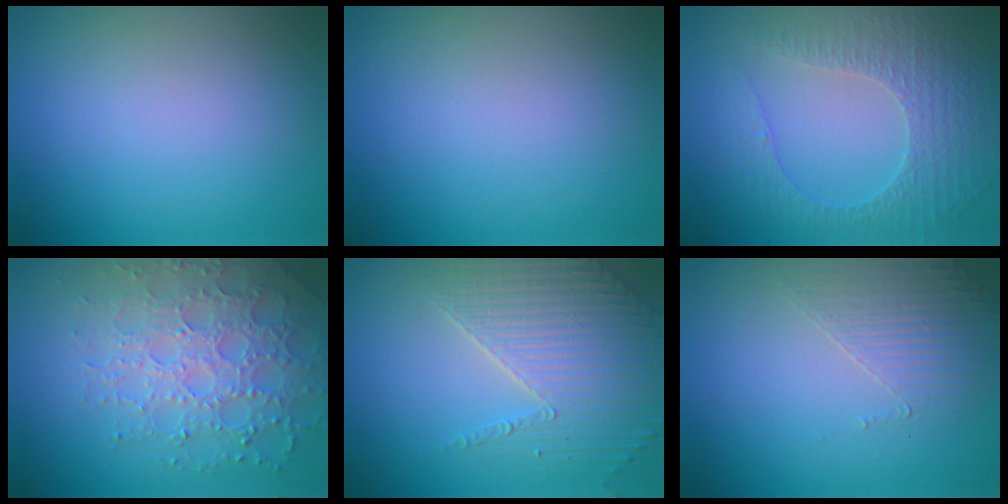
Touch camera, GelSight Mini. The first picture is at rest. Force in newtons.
{"total": 0.0}
{"total": 4.7, "press": 3.3, "slide": 3.3}
{"total": 4.9, "press": 4.7, "slide": 1.3}
{"total": 3.9, "press": 3.9, "slide": 0.3}
{"total": 1.8, "press": 1.2, "slide": 1.3}